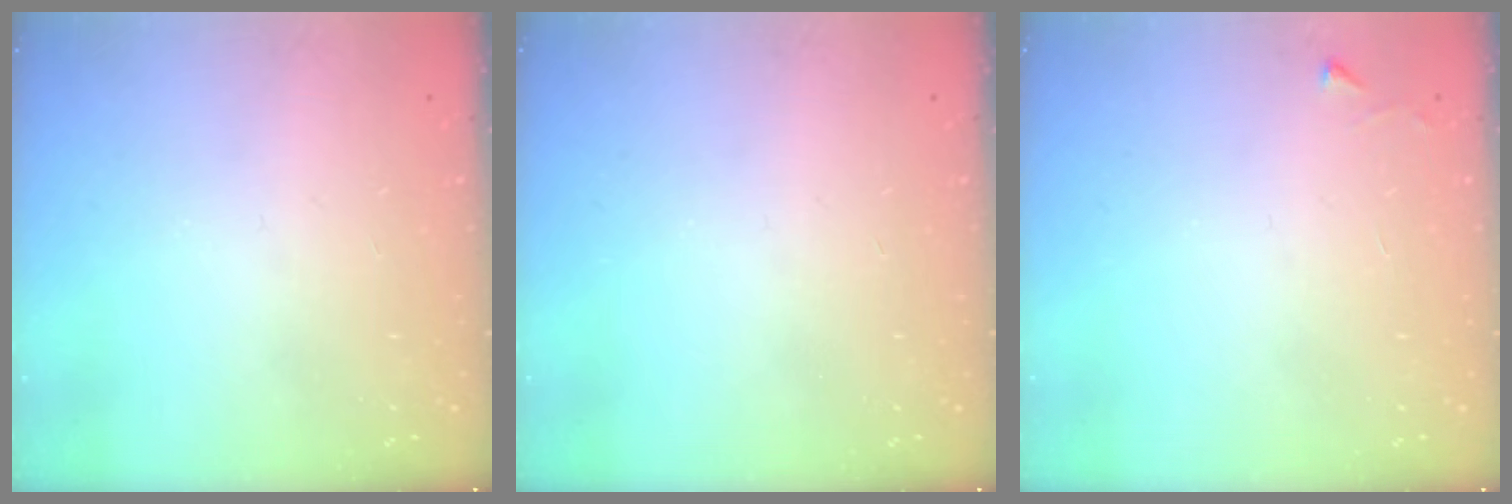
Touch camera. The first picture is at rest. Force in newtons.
{"total": 0.0}
{"total": 2.3, "press": 2.3, "slide": 0.4}